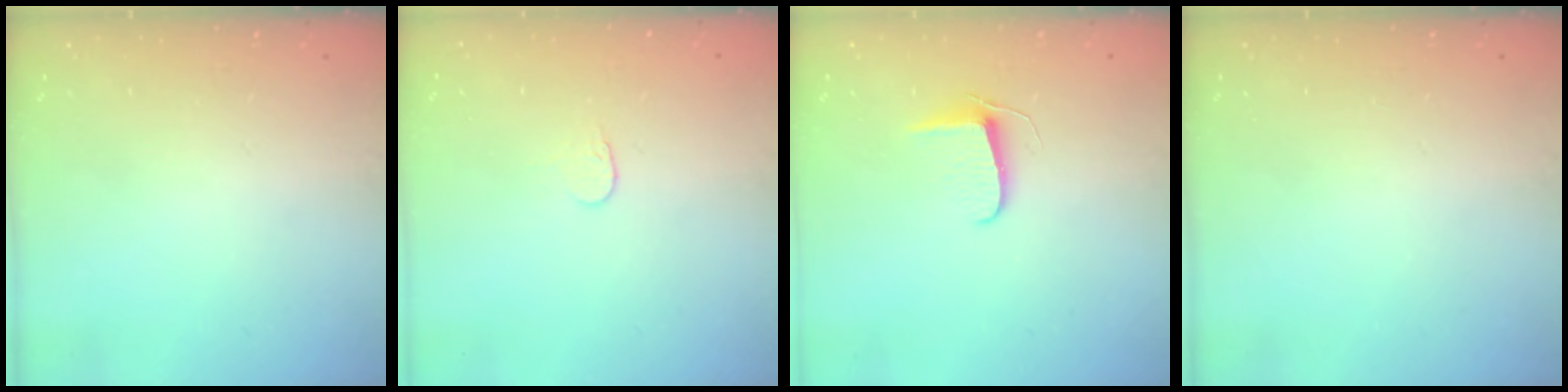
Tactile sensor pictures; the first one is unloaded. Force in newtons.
{"total": 3.7, "press": 3.7, "slide": 0.3}
{"total": 6.3, "press": 6.2, "slide": 0.5}
{"total": 0.0}